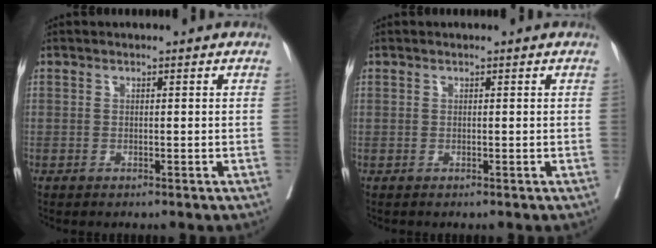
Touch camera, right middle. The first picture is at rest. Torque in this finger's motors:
{"motor_torque": [-1.09, 0.38, -0.35, -0.09]}